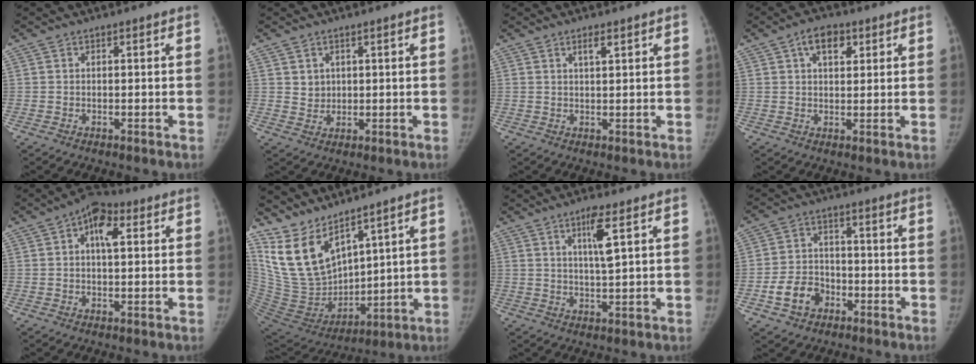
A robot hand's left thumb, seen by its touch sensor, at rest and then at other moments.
{"total": 2.7, "force": [1.0, 2.4, 0.8], "torque": [-0.003, -0.009, 0.023]}
{"total": 2.3, "force": [1.3, 0.7, 1.8], "torque": [-0.029, -0.005, 0.023]}
{"total": 6.2, "force": [2.7, 3.6, 4.2], "torque": [-0.049, -0.002, 0.040]}
{"total": 7.1, "force": [2.2, 3.8, 5.6], "torque": [-0.079, 0.011, 0.025]}
{"total": 13.8, "force": [10.1, 5.8, 7.5], "torque": [-0.117, -0.068, 0.225]}
{"total": 5.6, "force": [2.5, 0.7, 5.0], "torque": [-0.092, -0.013, 0.047]}
{"total": 8.0, "force": [-3.7, 6.1, 3.8], "torque": [-0.055, 0.029, -0.064]}